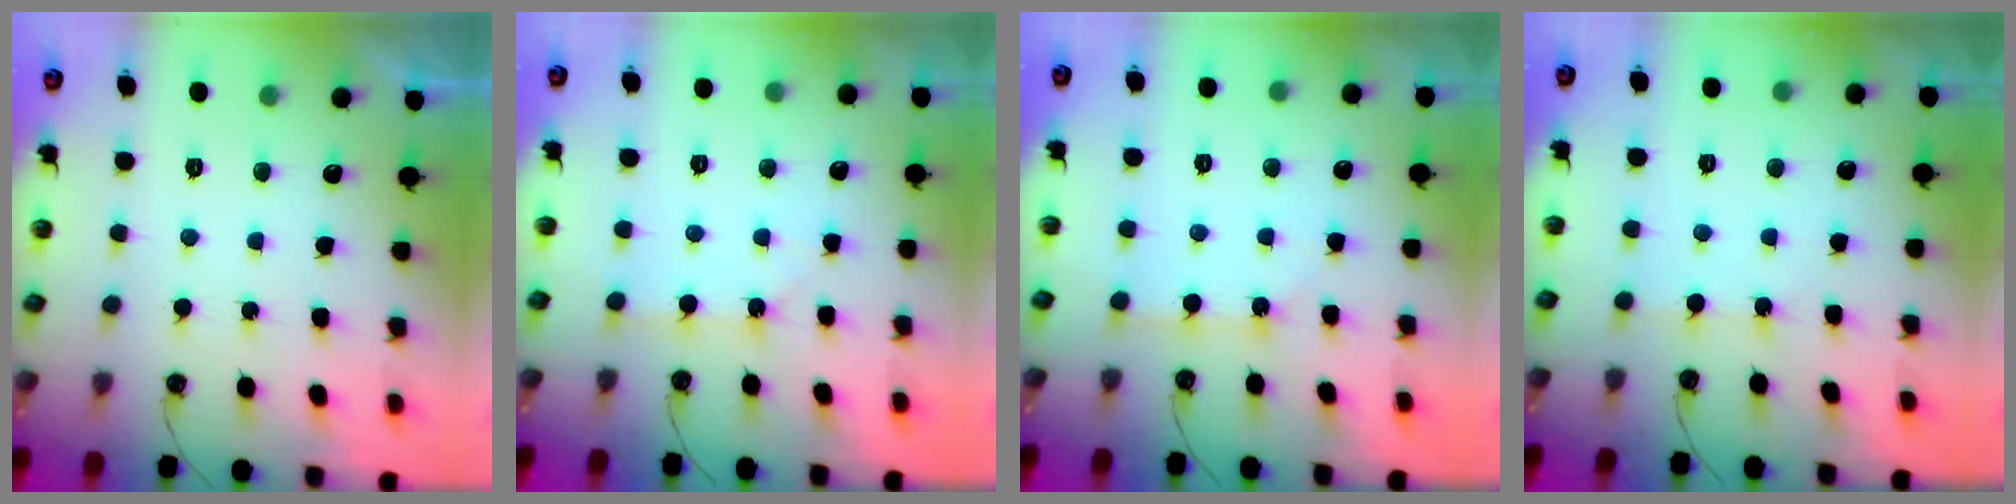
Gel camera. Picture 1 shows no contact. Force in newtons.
{"total": 1.7, "press": 1.7, "slide": 0.1}
{"total": 2.8, "press": 2.8, "slide": 0.2}
{"total": 2.5, "press": 2.5, "slide": 0.4}